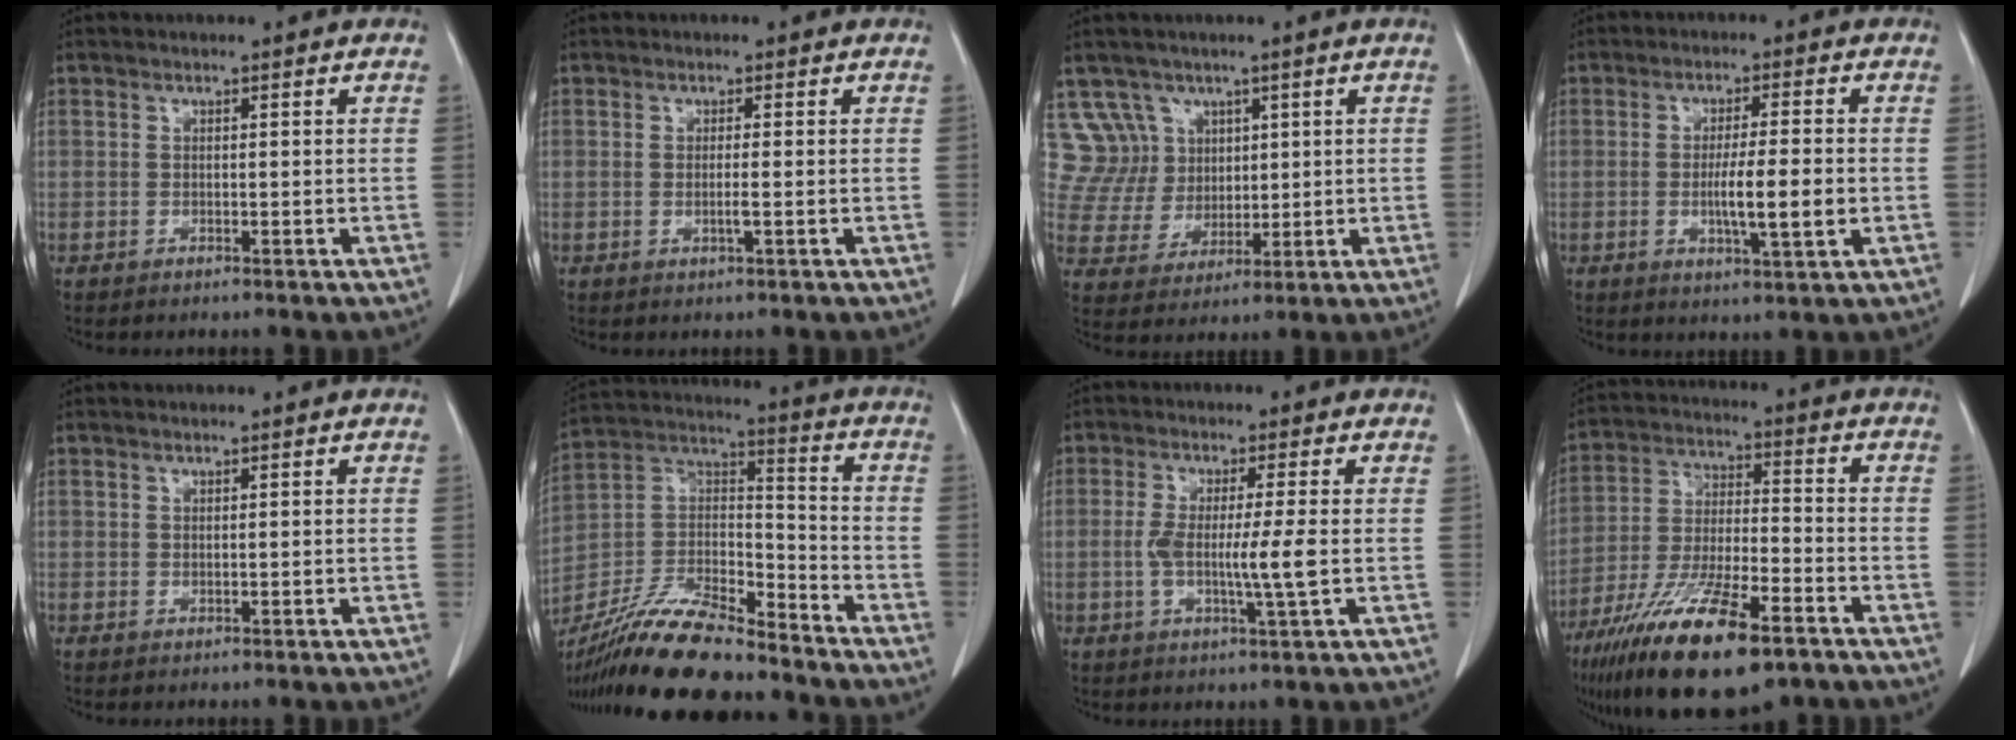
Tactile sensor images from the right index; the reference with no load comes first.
{"total": 1.7, "force": [-0.4, 0.0, 1.7], "torque": [-0.034, -0.003, -0.008]}
{"total": 8.3, "force": [4.3, 7.1, -0.2], "torque": [0.006, 0.023, 0.093]}
{"total": 7.4, "force": [-1.3, 0.6, 7.3], "torque": [-0.124, -0.010, -0.023]}
{"total": 0.0}
{"total": 21.2, "force": [-18.0, 4.7, 10.2], "torque": [-0.226, -0.005, -0.330]}
{"total": 7.1, "force": [-0.7, -0.1, 7.0], "torque": [-0.134, -0.010, -0.016]}
{"total": 19.5, "force": [-12.3, 4.4, 14.4], "torque": [-0.268, -0.037, -0.219]}